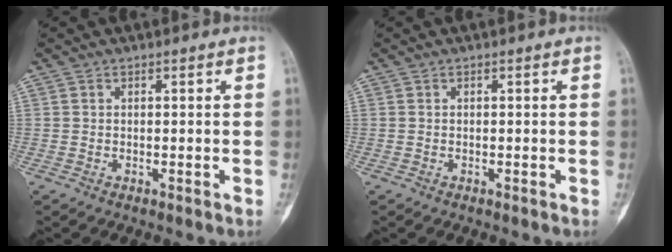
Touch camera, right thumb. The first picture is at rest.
{"total": 0.0}